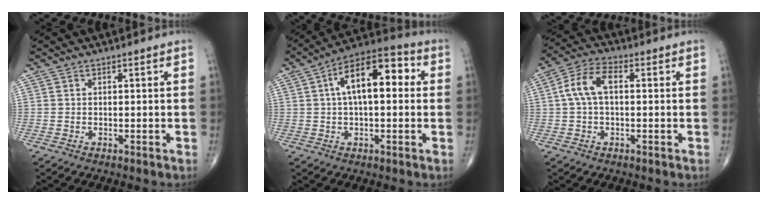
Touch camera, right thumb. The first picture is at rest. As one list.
[{"total": 13.9, "force": [2.5, 6.5, 12.0], "torque": [-0.182, 0.036, 0.030]}, {"total": 7.4, "force": [0.7, 3.9, 6.2], "torque": [-0.127, 0.026, 0.008]}]